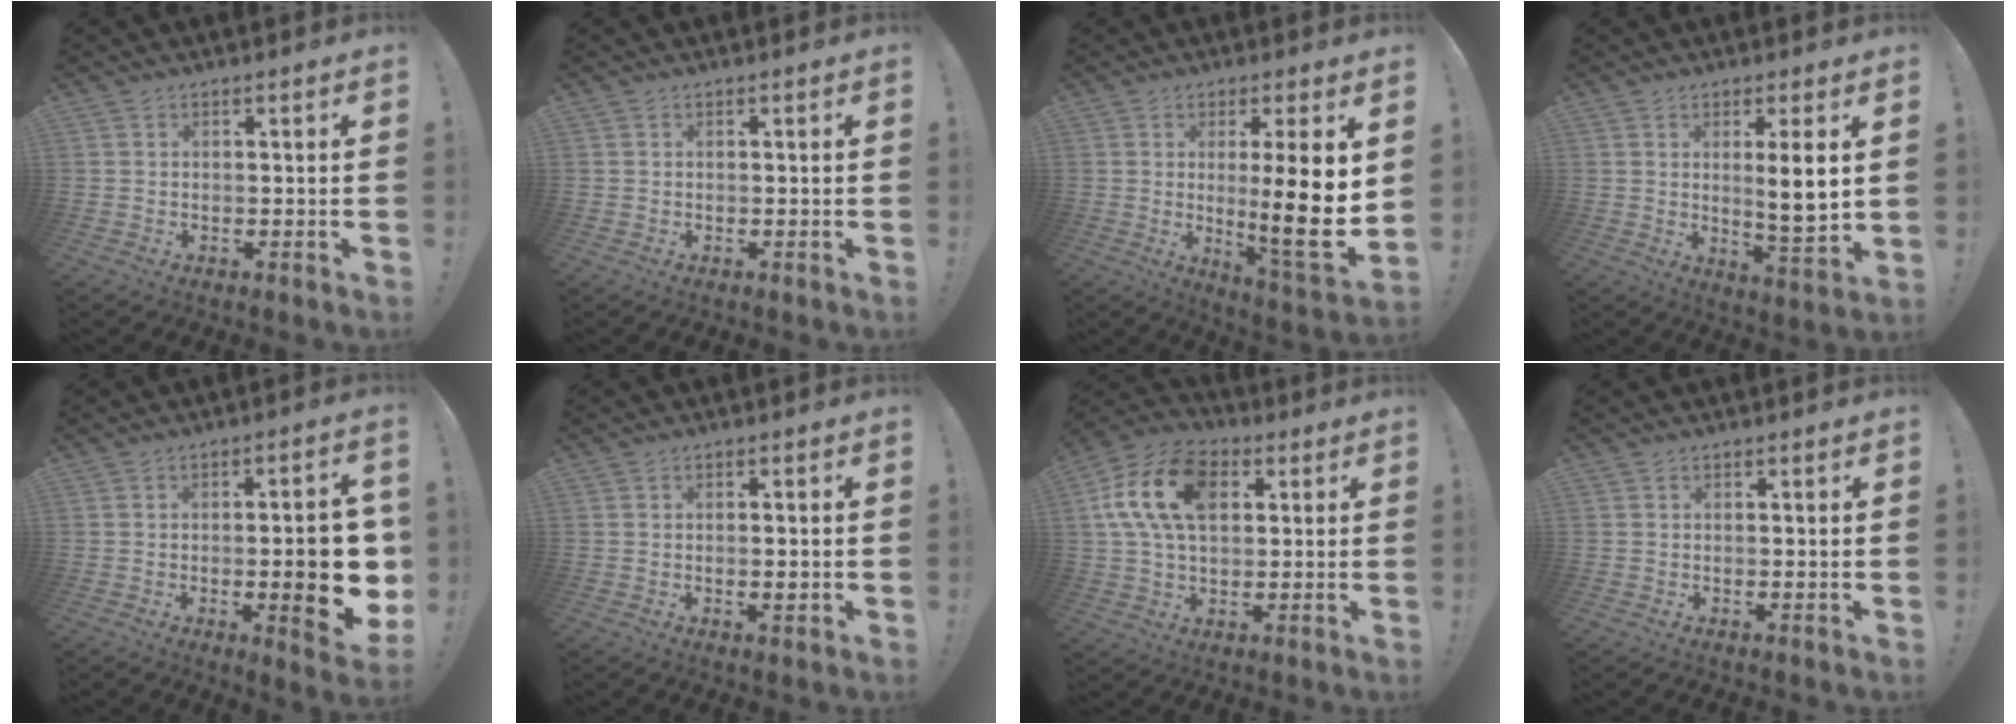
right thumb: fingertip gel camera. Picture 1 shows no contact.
{"total": 0.0}
{"total": 15.7, "force": [0.8, 1.3, 15.6], "torque": [-0.243, -0.028, 0.005]}
{"total": 8.4, "force": [2.0, 0.7, 8.1], "torque": [-0.125, -0.017, 0.028]}
{"total": 13.9, "force": [-1.8, 3.7, 13.2], "torque": [-0.164, -0.003, -0.020]}
{"total": 2.1, "force": [-0.3, 0.4, 2.0], "torque": [-0.025, -0.002, -0.006]}
{"total": 17.8, "force": [4.7, 11.8, 12.4], "torque": [-0.220, 0.004, 0.086]}
{"total": 0.5, "force": [0.1, -0.1, 0.5], "torque": [-0.001, -0.003, -0.001]}